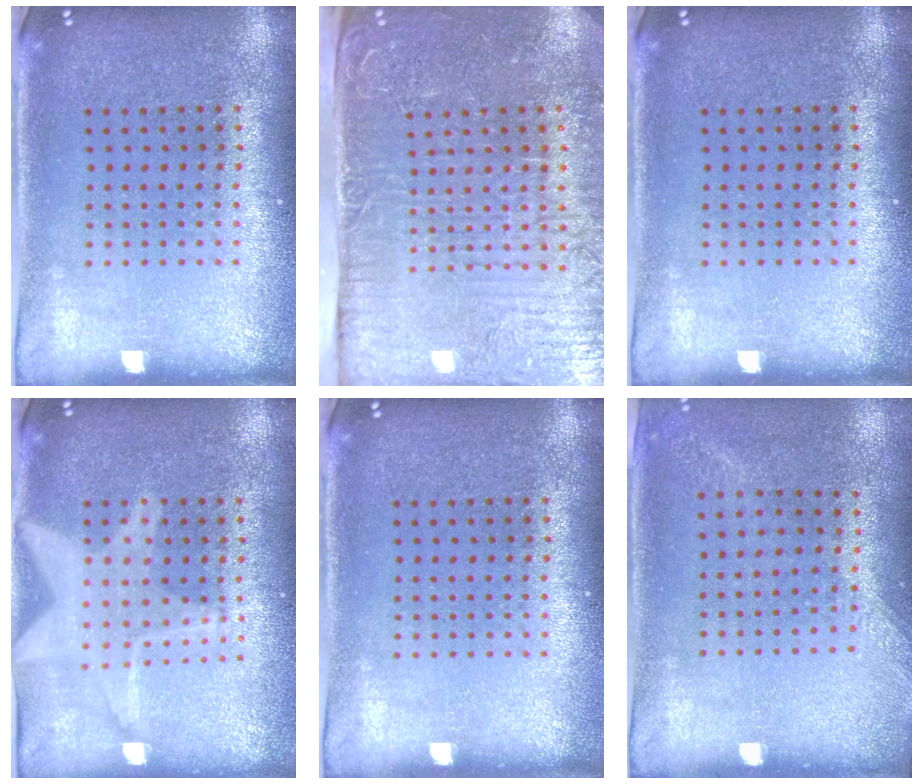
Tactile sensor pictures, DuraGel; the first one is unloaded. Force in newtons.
{"total": 5.3, "press": 4.5, "slide": 2.9}
{"total": 0.0}
{"total": 2.3, "press": 2.3, "slide": 0.3}
{"total": 0.0}
{"total": 1.3, "press": 1.0, "slide": 0.9}